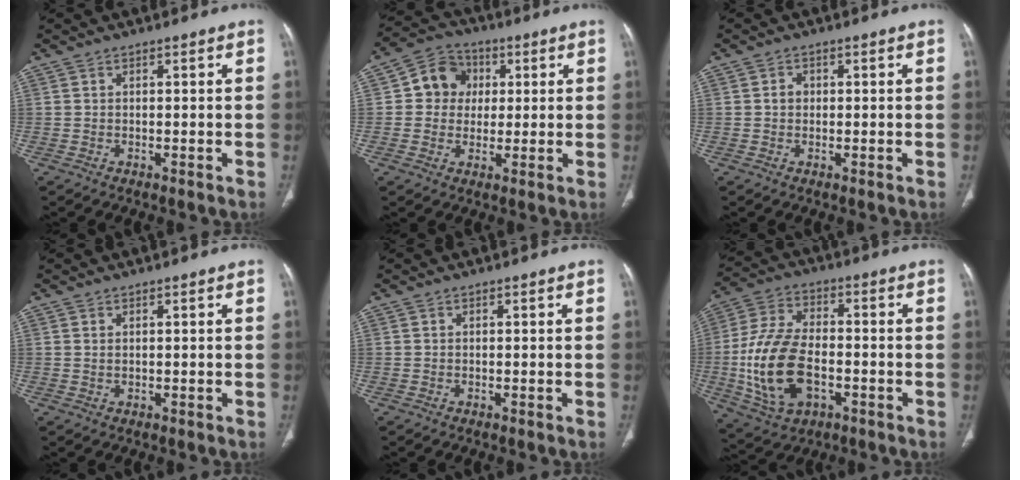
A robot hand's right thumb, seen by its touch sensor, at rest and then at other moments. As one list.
[{"total": 8.8, "force": [1.5, 8.0, 3.4], "torque": [-0.022, 0.007, 0.015]}, {"total": 1.6, "force": [0.1, 1.4, 0.8], "torque": [-0.008, 0.006, 0.000]}, {"total": 0.6, "force": [0.3, 0.3, 0.4], "torque": [-0.008, 0.000, 0.008]}, {"total": 0.0}, {"total": 17.1, "force": [-3.6, 10.1, 13.3], "torque": [-0.267, 0.015, -0.058]}]